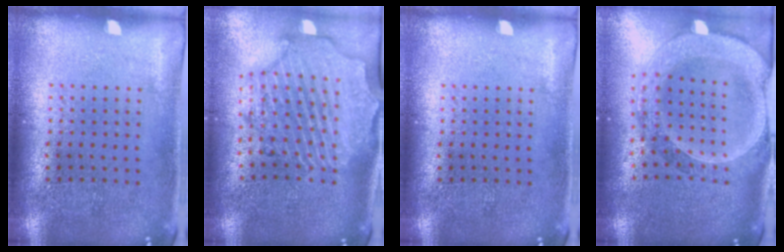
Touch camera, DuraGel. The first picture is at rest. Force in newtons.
{"total": 2.9, "press": 2.6, "slide": 1.3}
{"total": 0.0}
{"total": 2.8, "press": 2.4, "slide": 1.4}